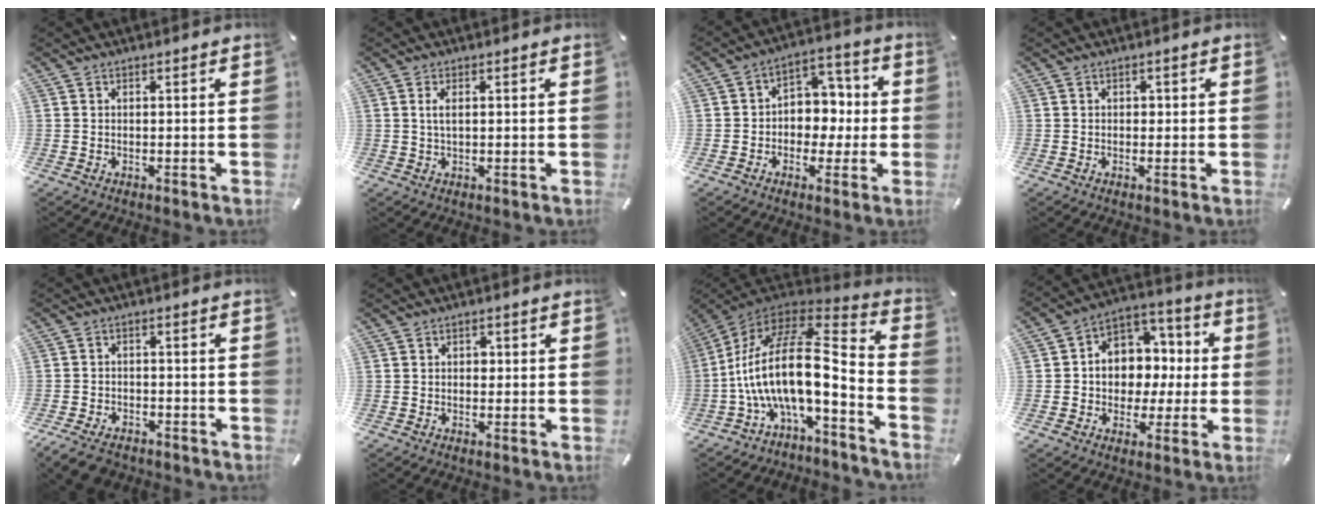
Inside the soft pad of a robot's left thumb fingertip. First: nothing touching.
{"total": 2.4, "force": [0.4, 0.8, 2.3], "torque": [-0.046, 0.002, 0.005]}
{"total": 7.9, "force": [-1.7, 7.0, 3.1], "torque": [-0.030, 0.017, -0.034]}
{"total": 0.8, "force": [-0.1, 0.8, 0.3], "torque": [-0.005, 0.005, -0.004]}
{"total": 5.2, "force": [-4.0, 2.5, 2.1], "torque": [-0.049, 0.015, -0.079]}
{"total": 1.4, "force": [0.1, 1.2, 0.7], "torque": [-0.007, 0.003, -0.003]}
{"total": 19.1, "force": [-2.2, 8.0, 17.2], "torque": [-0.356, -0.018, -0.045]}
{"total": 9.8, "force": [-0.3, 9.3, 3.0], "torque": [-0.042, -0.008, 0.002]}